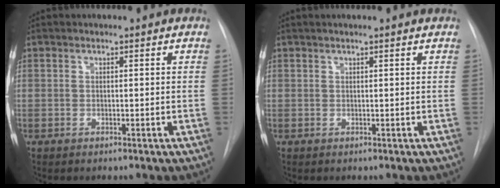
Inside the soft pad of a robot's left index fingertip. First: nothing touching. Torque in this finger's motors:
{"motor_torque": [-0.06, -0.01, -0.25, 0.02]}